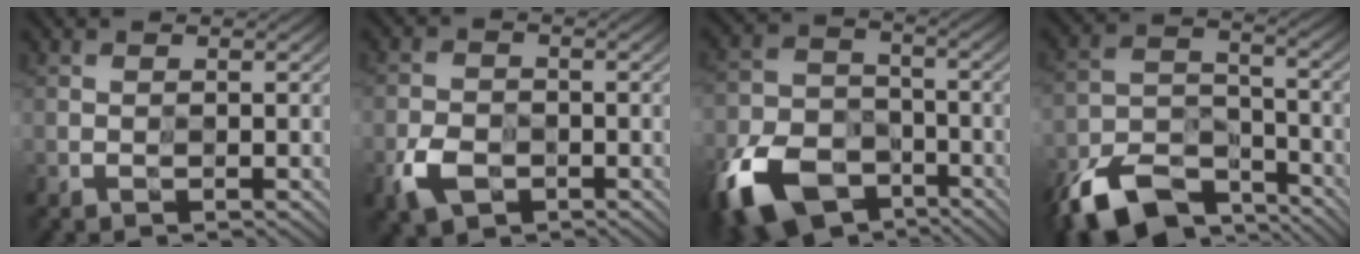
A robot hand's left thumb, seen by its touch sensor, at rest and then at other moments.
{"total": 3.1, "force": [-1.8, 2.5, 0.7], "torque": [-0.018, -0.007, -0.038]}
{"total": 10.7, "force": [-6.7, 7.1, 4.4], "torque": [-0.114, -0.023, -0.139]}
{"total": 9.7, "force": [-8.1, 4.2, 3.1], "torque": [-0.063, -0.005, -0.159]}